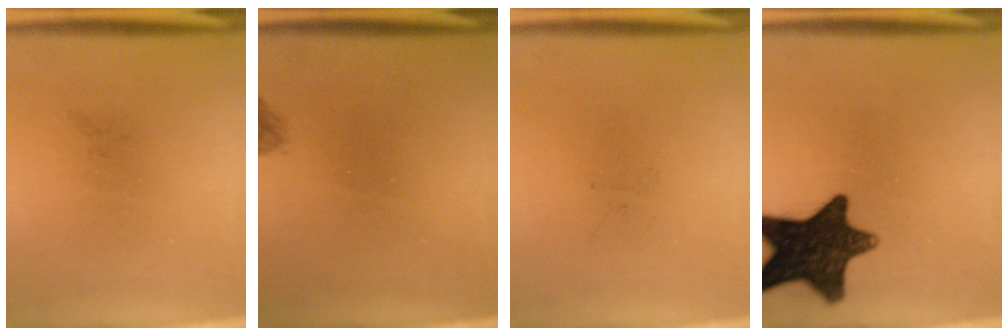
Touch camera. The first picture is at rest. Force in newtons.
{"total": 0.8}
{"total": 0.0}
{"total": 14.4}